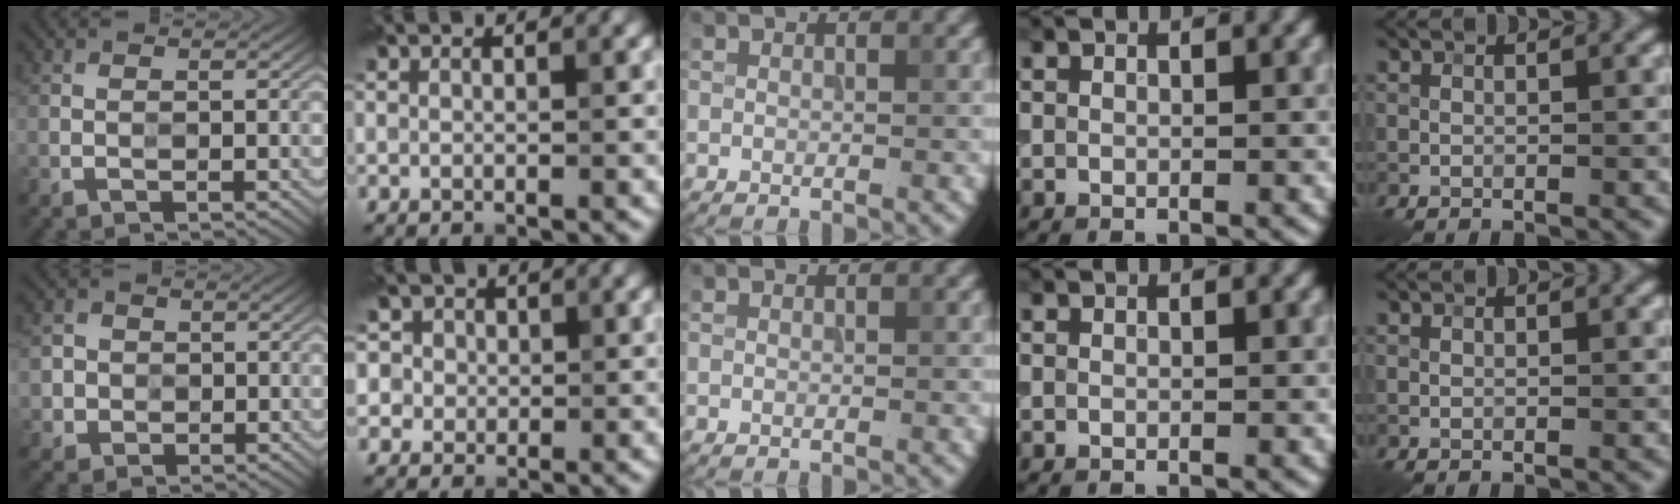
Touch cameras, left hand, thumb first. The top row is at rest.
{"thumb": {"total": 3.5, "force": [-0.1, 3.4, 0.7], "torque": [-0.023, -0.002, -0.014]}, "index": {"total": 6.8, "force": [3.2, 5.3, 2.7], "torque": [-0.045, 0.020, 0.015]}}